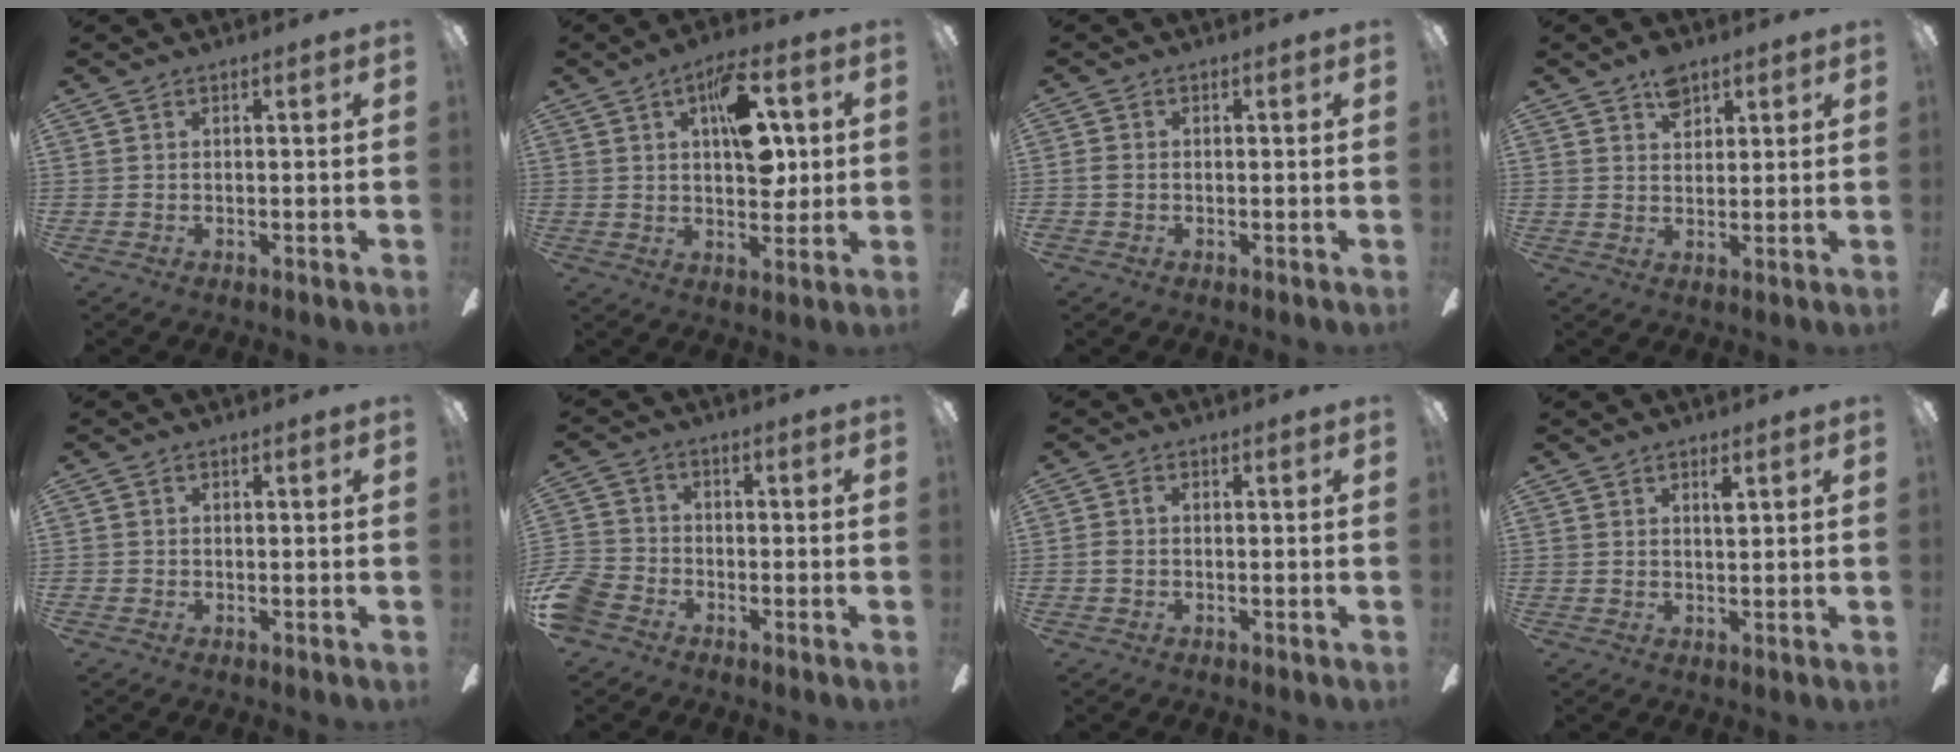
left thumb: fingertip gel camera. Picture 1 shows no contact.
{"total": 13.4, "force": [4.2, 6.9, 10.7], "torque": [-0.137, -0.010, 0.067]}
{"total": 1.4, "force": [-0.5, 0.9, 0.9], "torque": [-0.017, 0.005, -0.010]}
{"total": 5.6, "force": [3.5, 3.4, 2.6], "torque": [-0.030, -0.009, 0.059]}
{"total": 0.8, "force": [-0.4, 0.6, 0.2], "torque": [-0.003, 0.004, -0.009]}
{"total": 7.1, "force": [-4.3, 4.8, 3.0], "torque": [-0.079, 0.023, -0.085]}
{"total": 1.7, "force": [-0.4, 1.0, 1.3], "torque": [-0.032, 0.004, -0.012]}
{"total": 2.2, "force": [1.4, 0.7, 1.6], "torque": [-0.027, -0.001, 0.022]}